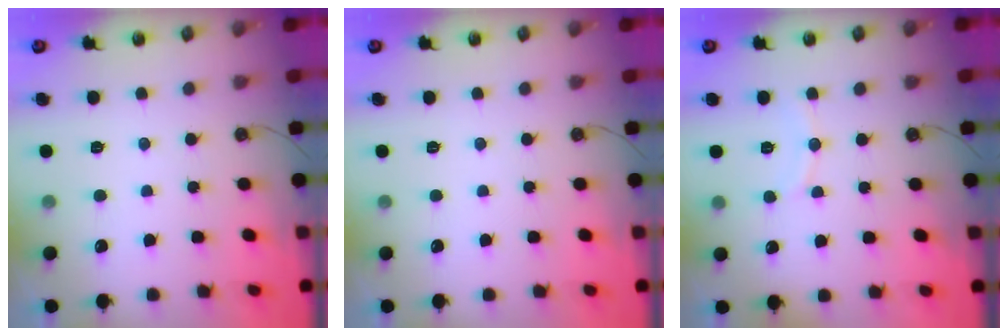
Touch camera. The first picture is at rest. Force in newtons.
{"total": 0.0}
{"total": 6.8, "press": 6.8, "slide": 0.5}